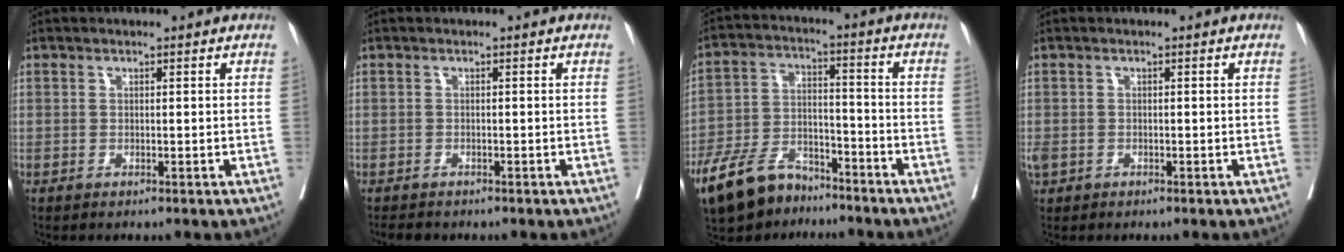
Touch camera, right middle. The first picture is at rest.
{"total": 2.6, "force": [-2.2, 1.0, 0.7], "torque": [-0.015, -0.006, -0.032]}
{"total": 11.4, "force": [-8.9, 5.1, 5.0], "torque": [-0.106, -0.003, -0.163]}
{"total": 2.2, "force": [-0.8, 1.6, 1.2], "torque": [-0.035, 0.000, -0.011]}